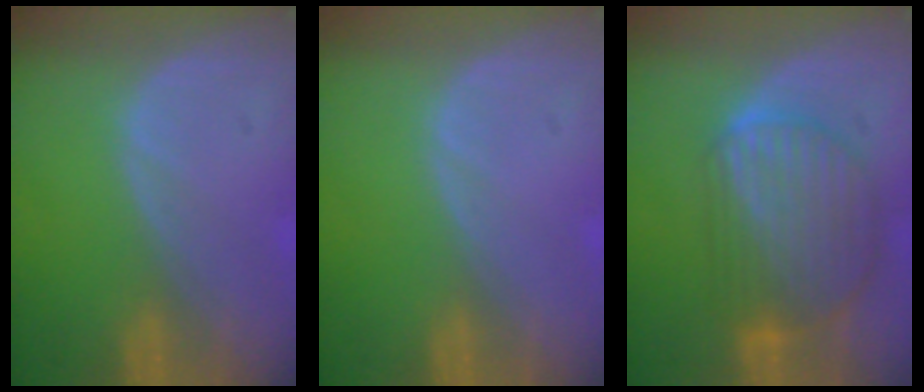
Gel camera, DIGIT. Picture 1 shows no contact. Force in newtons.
{"total": 0.0}
{"total": 9.9, "press": 8.4, "slide": 5.2}